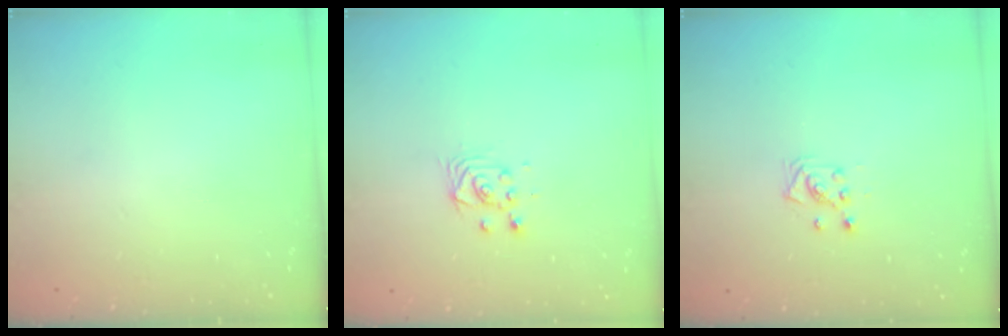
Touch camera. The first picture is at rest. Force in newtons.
{"total": 3.1, "press": 3.1, "slide": 0.3}
{"total": 3.3, "press": 3.2, "slide": 0.5}